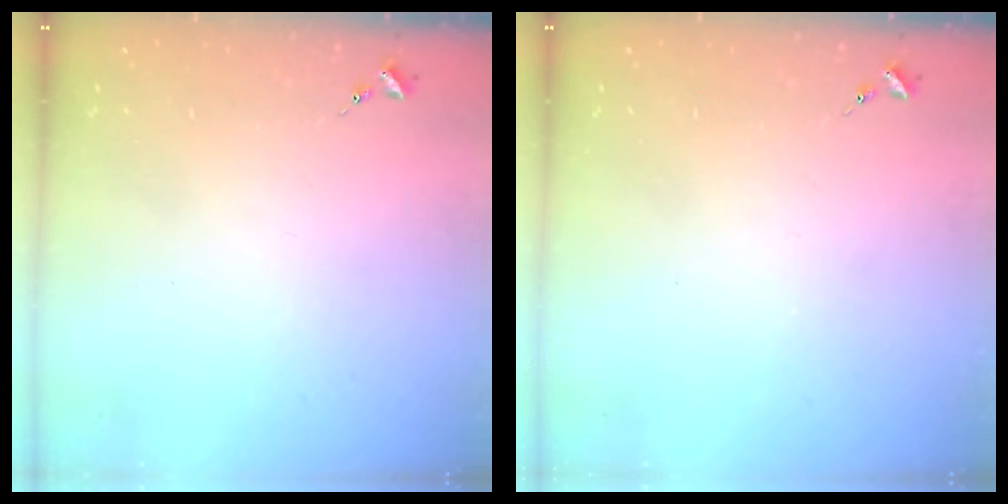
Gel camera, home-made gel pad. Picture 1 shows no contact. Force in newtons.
{"total": 0.0}